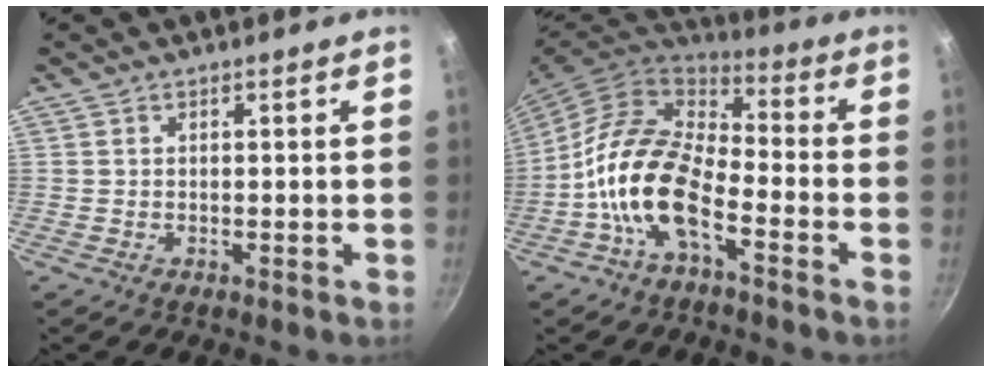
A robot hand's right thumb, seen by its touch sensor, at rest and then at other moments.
{"total": 15.8, "force": [-5.7, 8.3, 12.1], "torque": [-0.218, 0.049, -0.130]}